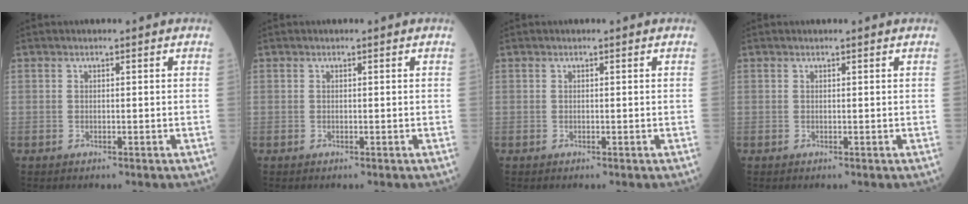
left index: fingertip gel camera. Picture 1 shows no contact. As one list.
[{"total": 0.0}, {"total": 0.0}, {"total": 0.0}]